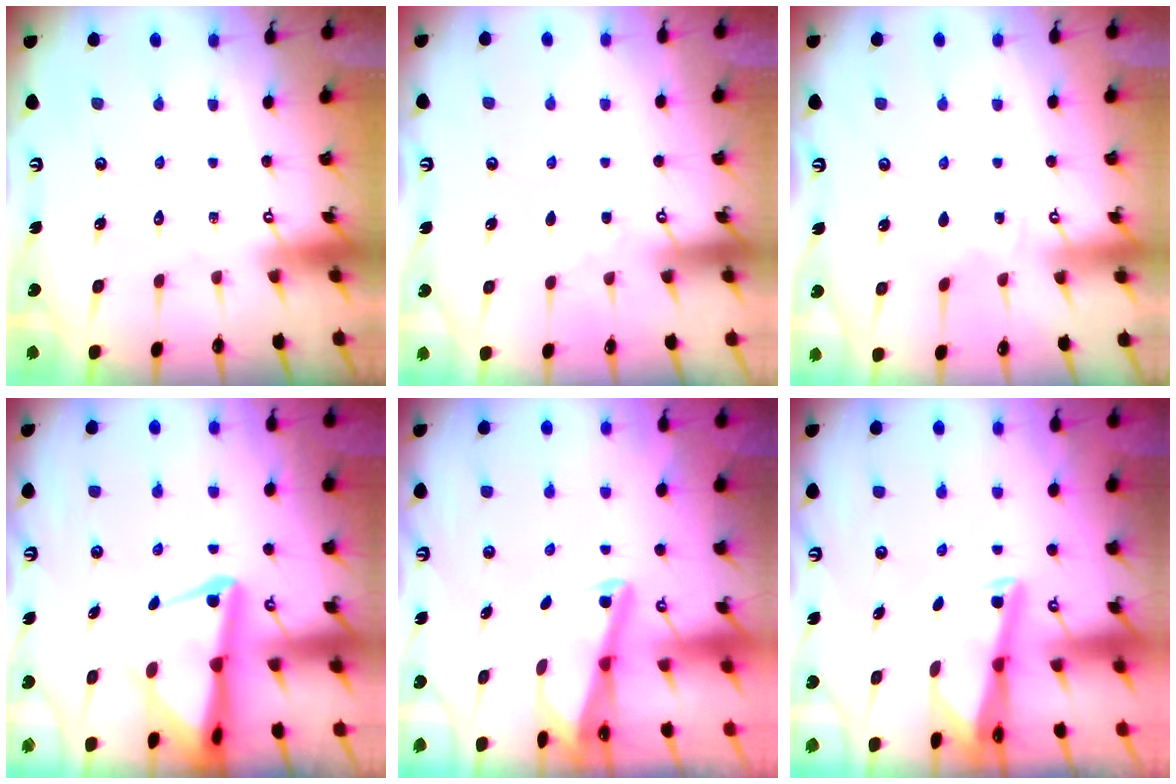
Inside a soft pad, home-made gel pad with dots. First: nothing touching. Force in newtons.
{"total": 2.8, "press": 2.8, "slide": 0.5}
{"total": 3.4, "press": 3.4, "slide": 0.5}
{"total": 7.0, "press": 6.9, "slide": 1.3}
{"total": 2.9, "press": 2.9, "slide": 0.3}
{"total": 2.8, "press": 2.8, "slide": 0.2}